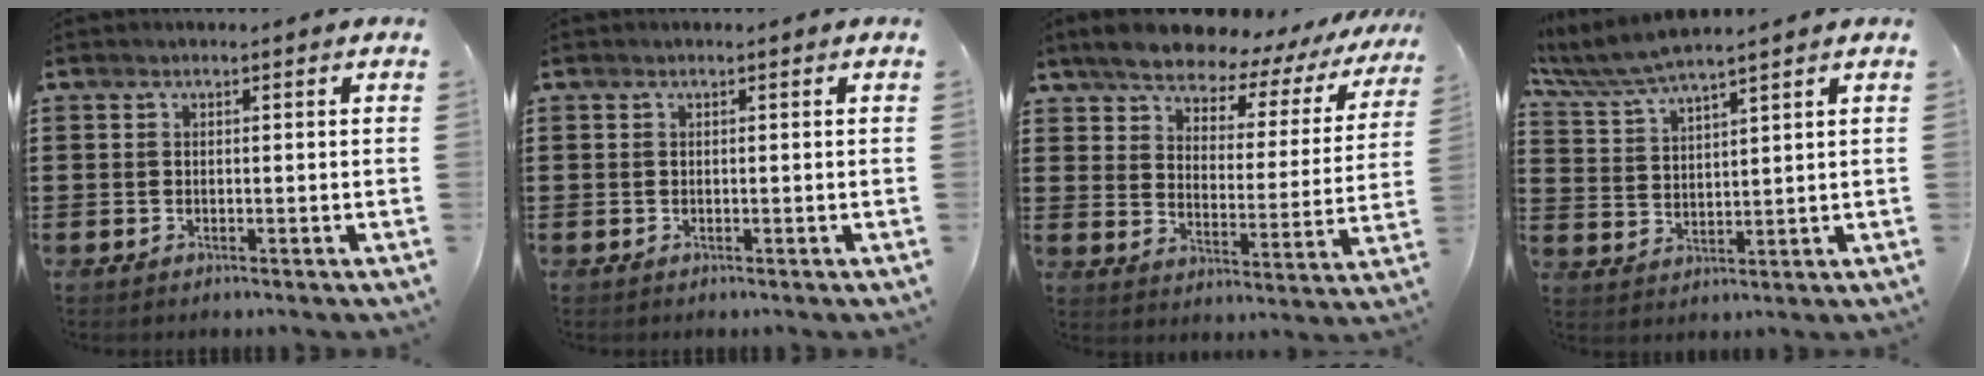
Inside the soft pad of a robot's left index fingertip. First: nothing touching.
{"total": 0.0}
{"total": 6.8, "force": [6.3, 1.7, 2.0], "torque": [-0.073, -0.036, 0.107]}
{"total": 5.3, "force": [4.8, 0.1, 2.1], "torque": [-0.059, -0.024, 0.084]}